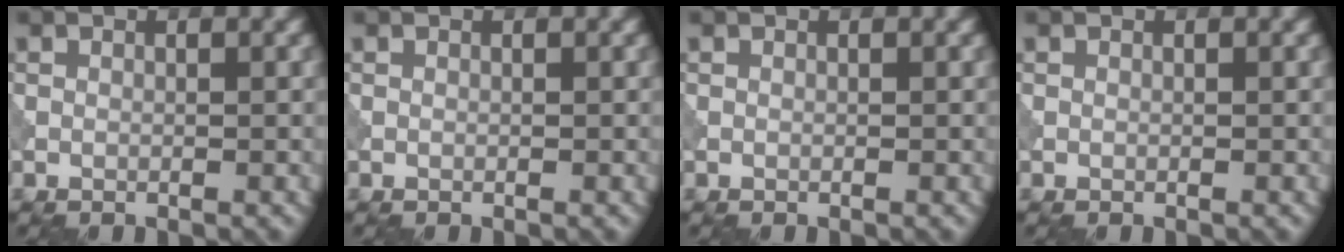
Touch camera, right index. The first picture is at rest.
{"total": 0.0}
{"total": 0.0}
{"total": 0.0}